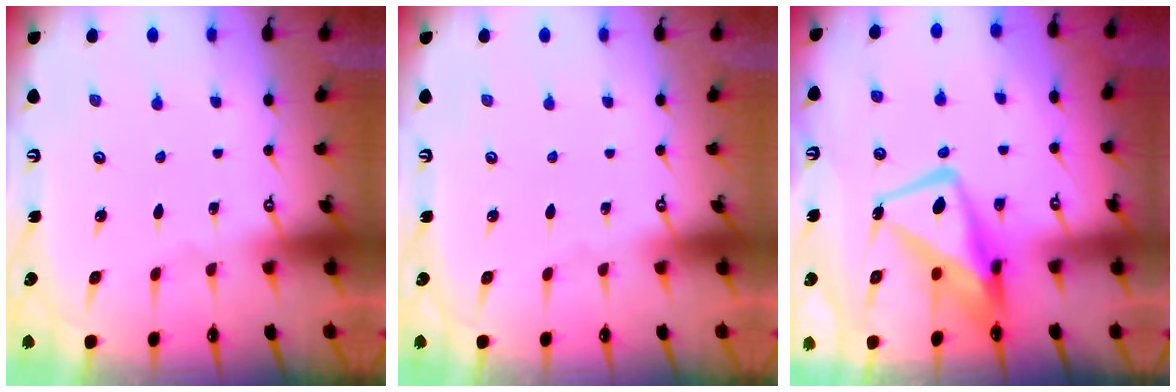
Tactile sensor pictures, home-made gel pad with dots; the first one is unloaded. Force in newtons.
{"total": 0.0}
{"total": 10.4, "press": 10.3, "slide": 1.7}